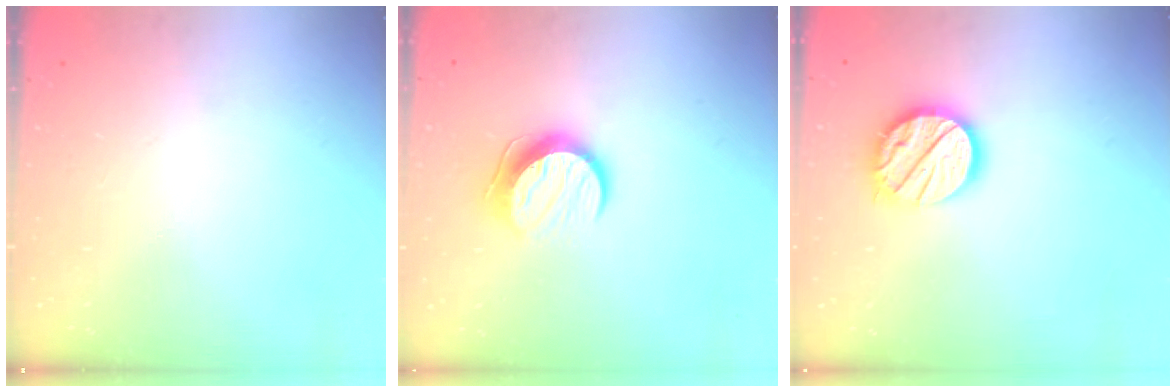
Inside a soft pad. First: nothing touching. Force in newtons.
{"total": 9.6, "press": 9.6, "slide": 0.1}
{"total": 16.3, "press": 16.3, "slide": 1.1}